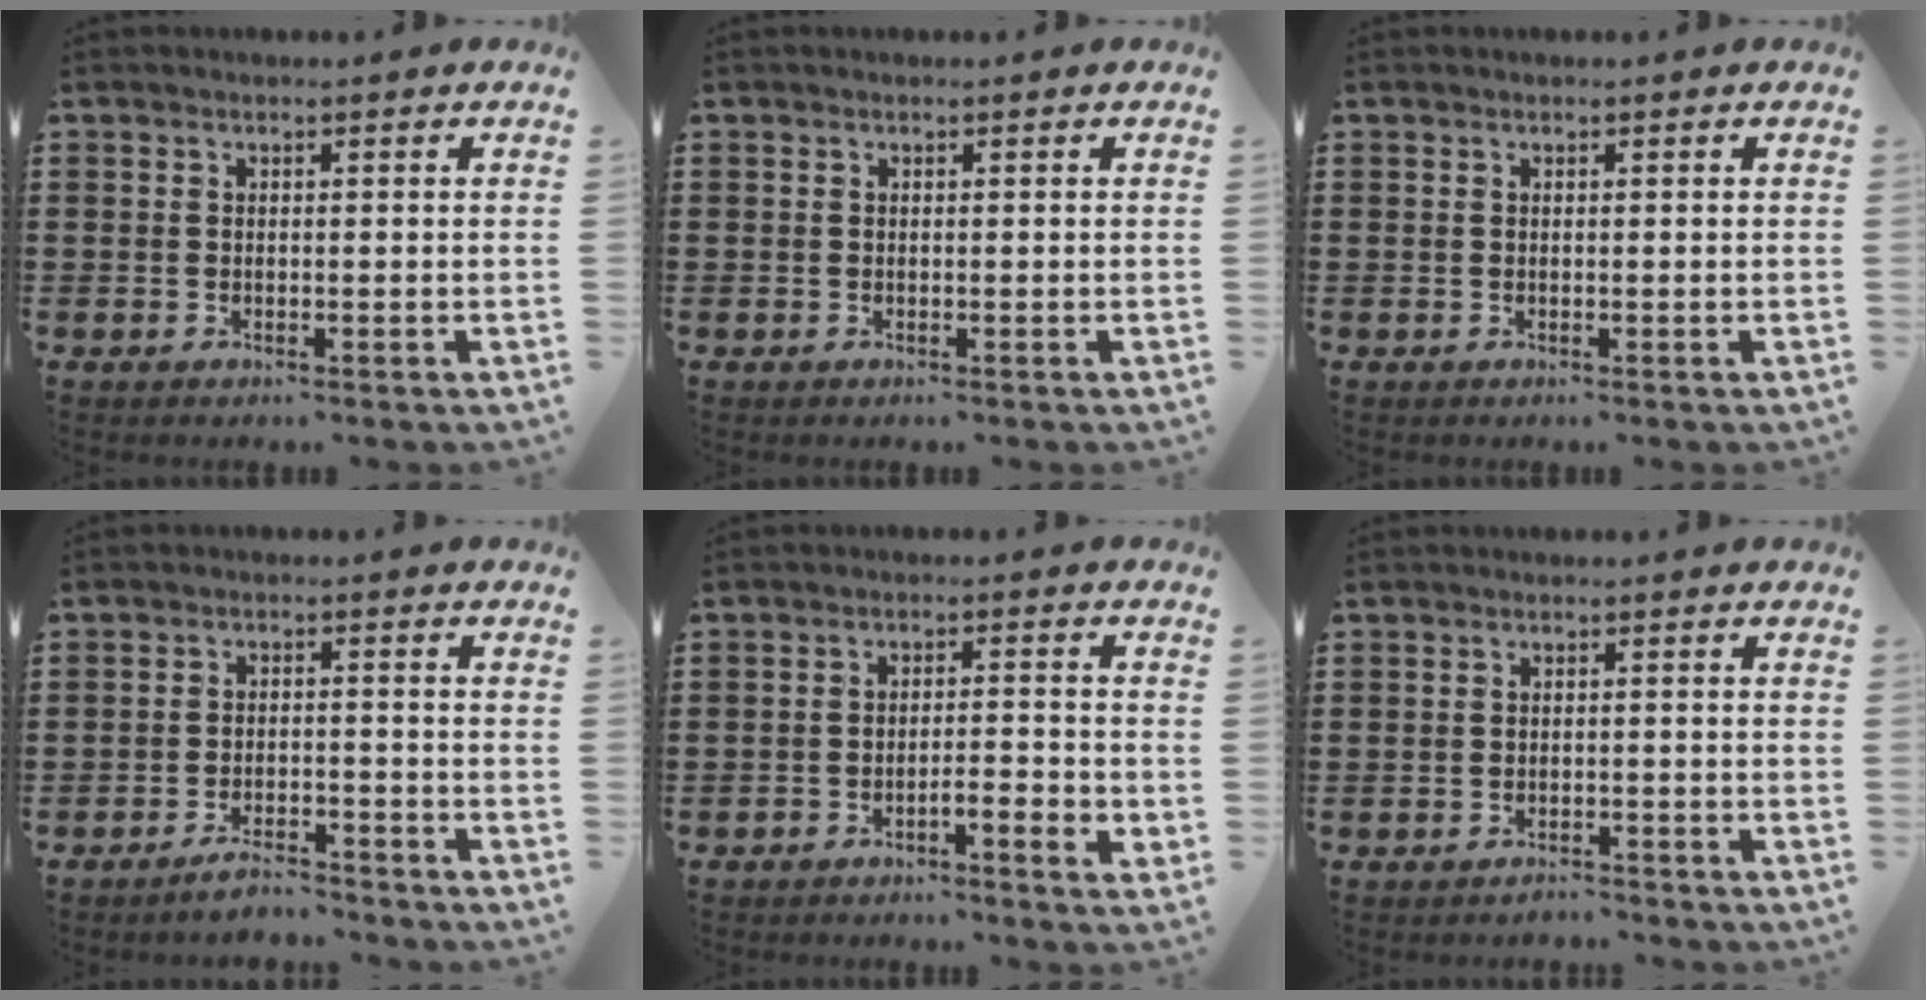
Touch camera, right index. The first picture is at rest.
{"total": 0.0}
{"total": 0.0}
{"total": 3.4, "force": [-3.4, 0.2, 0.6], "torque": [-0.012, 0.003, -0.066]}
{"total": 2.8, "force": [-2.1, 0.4, 1.8], "torque": [-0.032, 0.005, -0.041]}
{"total": 1.5, "force": [-1.5, 0.1, -0.2], "torque": [-0.002, 0.004, -0.033]}